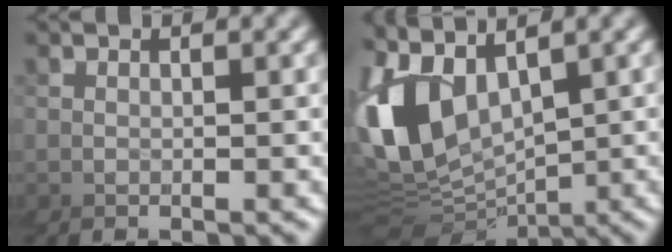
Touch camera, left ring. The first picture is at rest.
{"total": 3.8, "force": [0.1, 2.8, 2.6], "torque": [-0.100, 0.006, -0.003]}